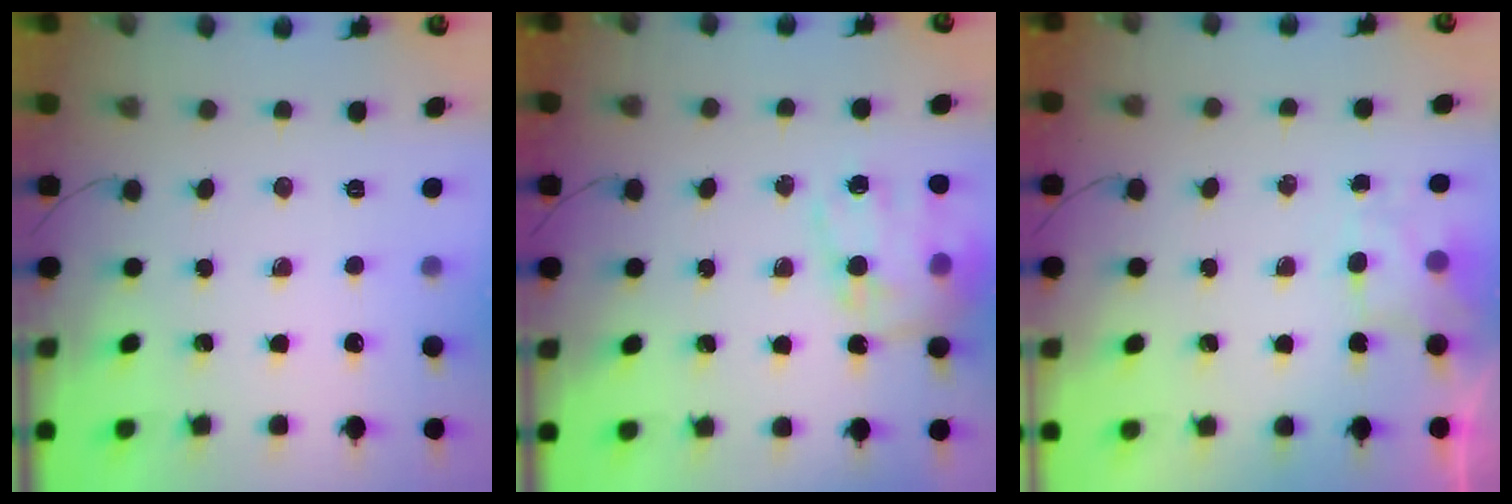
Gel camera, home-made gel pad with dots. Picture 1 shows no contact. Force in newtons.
{"total": 17.0, "press": 16.6, "slide": 3.6}
{"total": 1.9, "press": 1.6, "slide": 1.0}